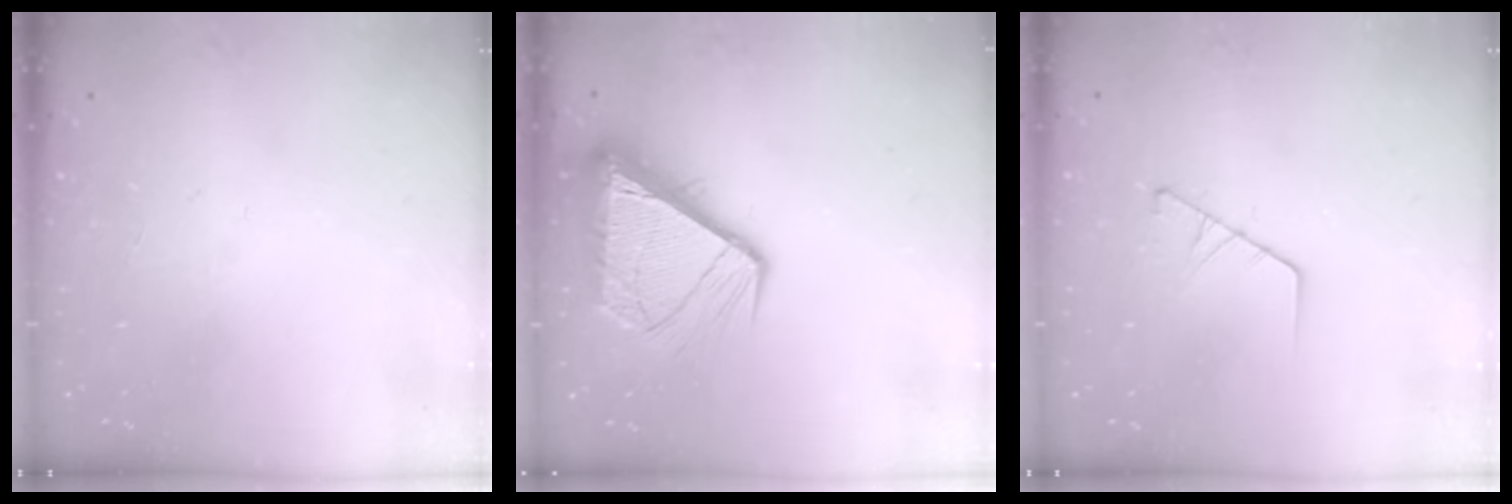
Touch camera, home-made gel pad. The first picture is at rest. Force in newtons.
{"total": 12.6, "press": 12.6, "slide": 1.5}
{"total": 3.7, "press": 3.7, "slide": 0.3}